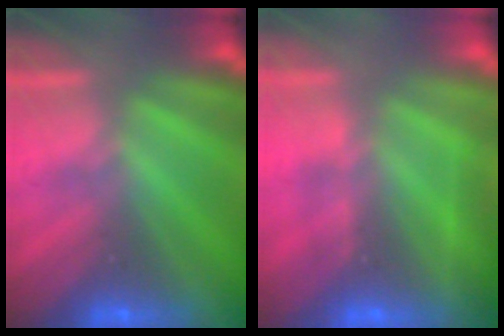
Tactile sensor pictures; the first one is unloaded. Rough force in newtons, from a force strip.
{"total": 2.9}